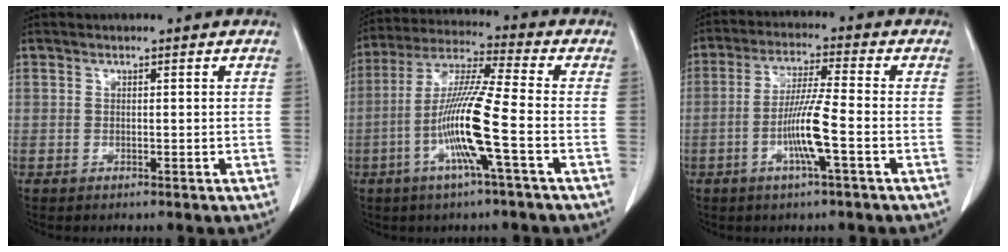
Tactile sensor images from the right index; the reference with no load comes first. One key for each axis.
{"total": 12.4, "fx": -3.6, "fy": -0.6, "fz": 11.8, "tx": -0.236, "ty": -0.004, "tz": -0.078}
{"total": 8.0, "fx": -2.5, "fy": -0.3, "fz": 7.6, "tx": -0.149, "ty": -0.004, "tz": -0.050}